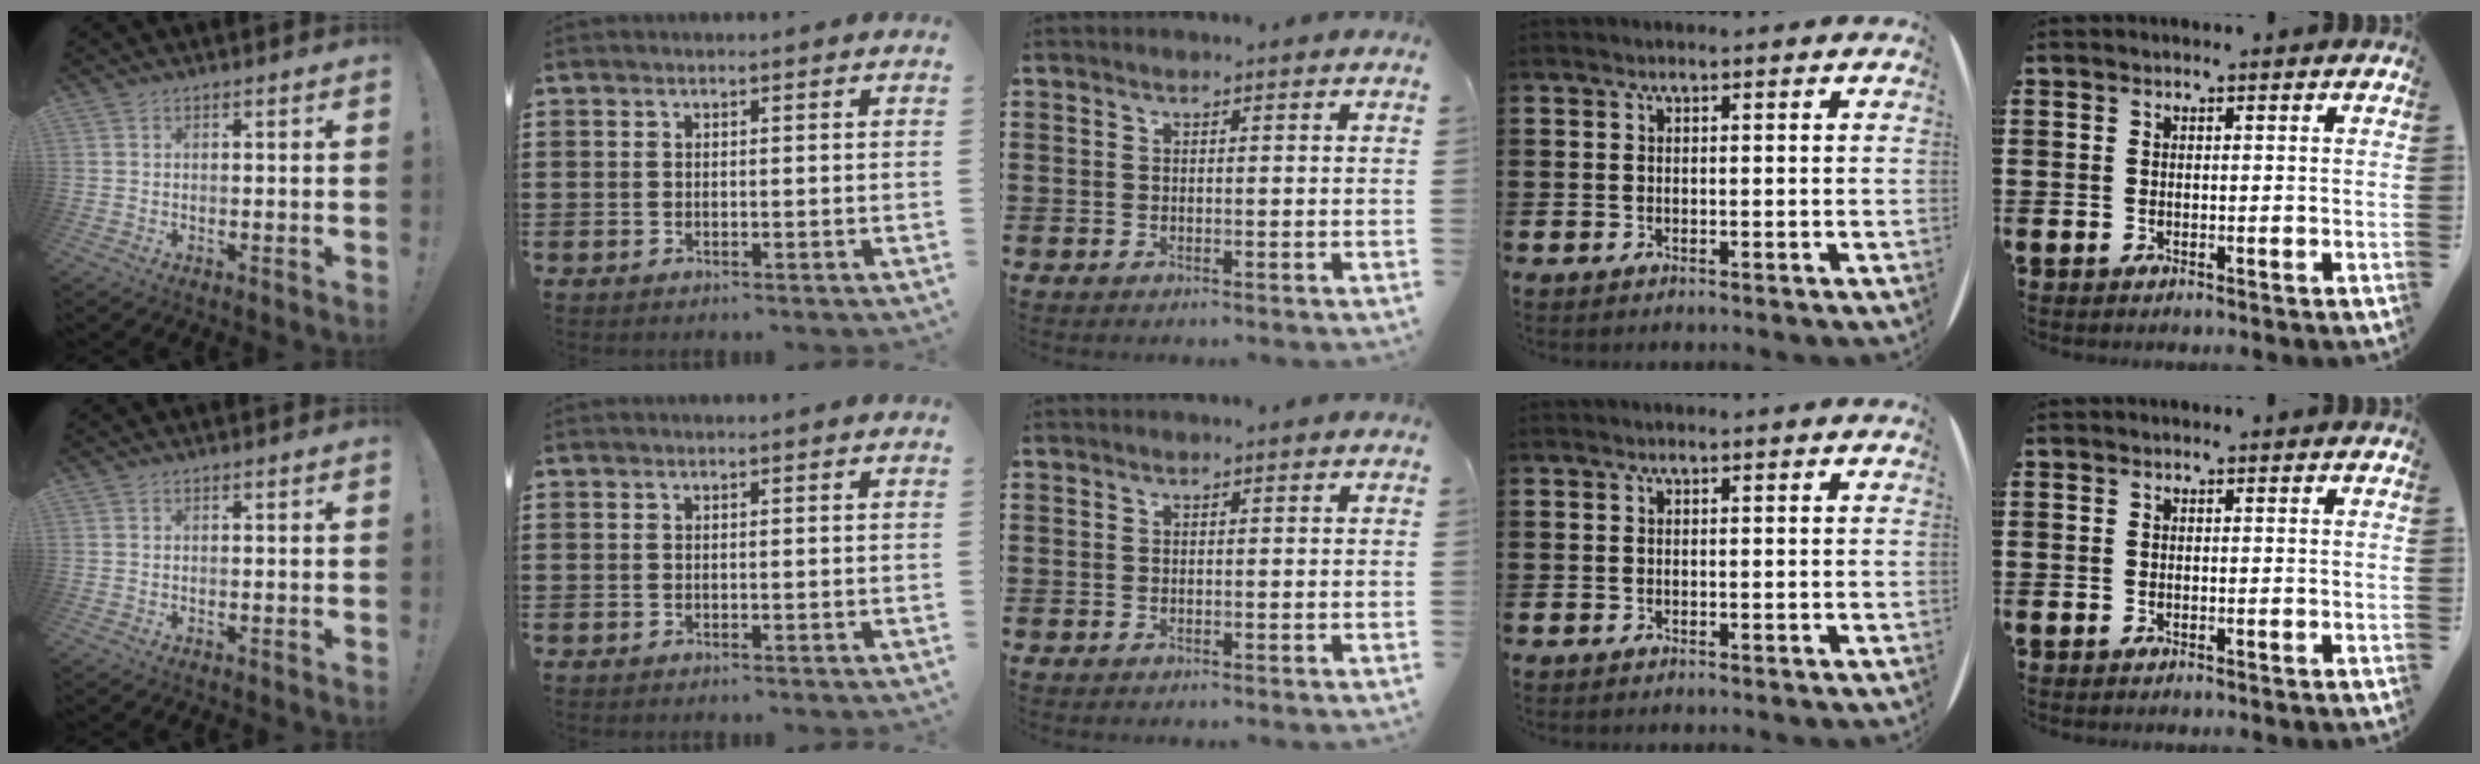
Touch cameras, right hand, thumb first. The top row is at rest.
{}